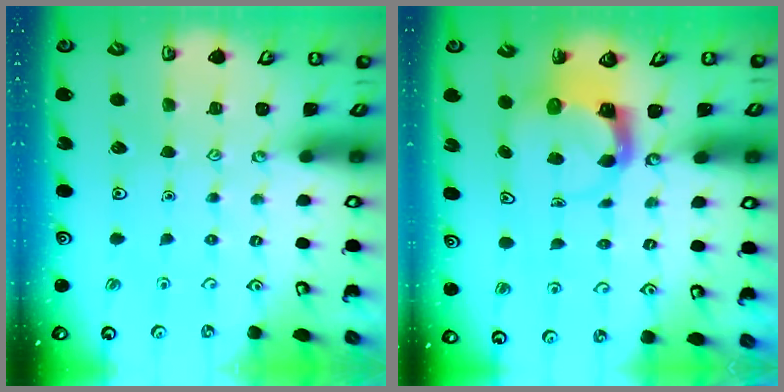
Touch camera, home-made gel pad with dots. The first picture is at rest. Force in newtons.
{"total": 3.7, "press": 3.6, "slide": 0.6}